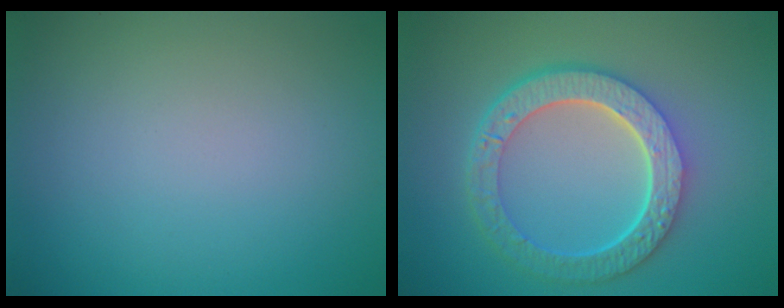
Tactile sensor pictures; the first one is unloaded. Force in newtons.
{"total": 6.5, "press": 4.9, "slide": 4.3}